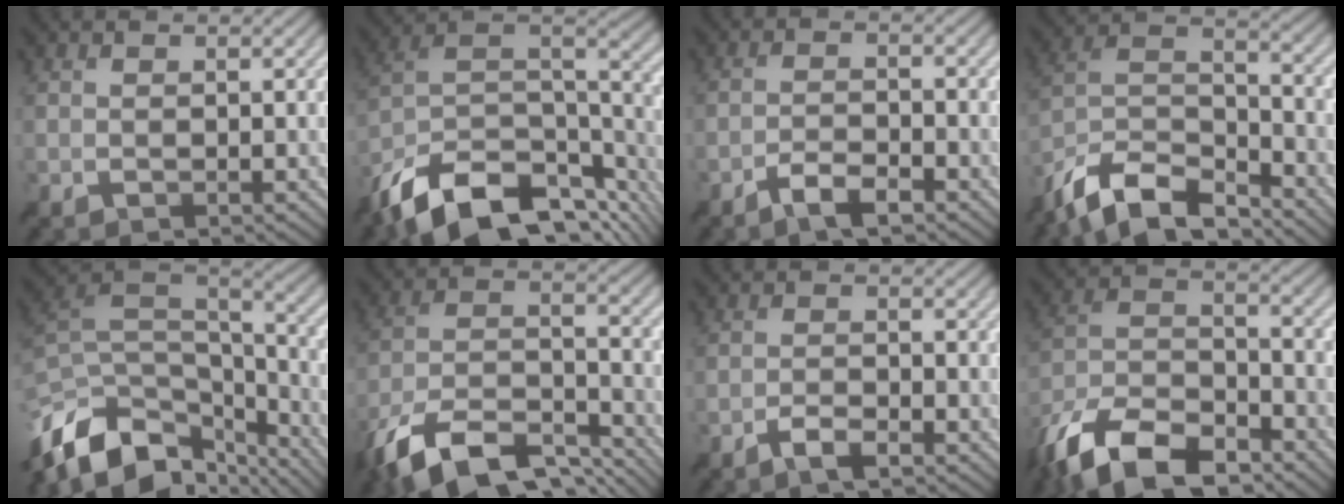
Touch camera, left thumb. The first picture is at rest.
{"total": 16.2, "force": [-9.8, 7.7, 10.3], "torque": [-0.231, -0.021, -0.154]}
{"total": 3.6, "force": [-2.5, 0.7, 2.4], "torque": [-0.052, 0.007, -0.052]}
{"total": 12.9, "force": [-10.2, 4.2, 6.7], "torque": [-0.154, 0.006, -0.193]}
{"total": 15.3, "force": [-8.2, 8.0, 10.2], "torque": [-0.260, -0.021, -0.125]}
{"total": 15.1, "force": [-10.9, 5.6, 8.8], "torque": [-0.196, -0.006, -0.198]}
{"total": 2.3, "force": [-1.5, 0.5, 1.7], "torque": [-0.036, 0.004, -0.032]}
{"total": 15.1, "force": [-10.6, 6.6, 8.4], "torque": [-0.198, -0.008, -0.203]}